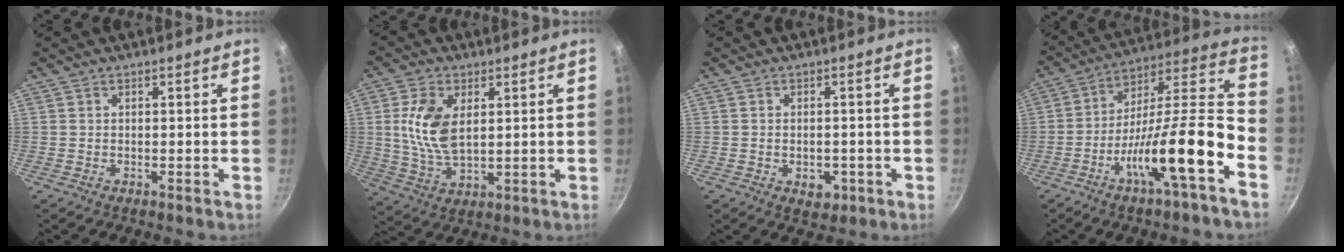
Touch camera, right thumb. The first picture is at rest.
{"total": 10.8, "force": [2.4, 6.1, 8.6], "torque": [-0.165, -0.014, 0.049]}
{"total": 4.1, "force": [-1.4, 2.8, 2.6], "torque": [-0.026, 0.008, -0.011]}
{"total": 20.0, "force": [-8.8, 3.7, 17.6], "torque": [-0.259, 0.059, -0.155]}